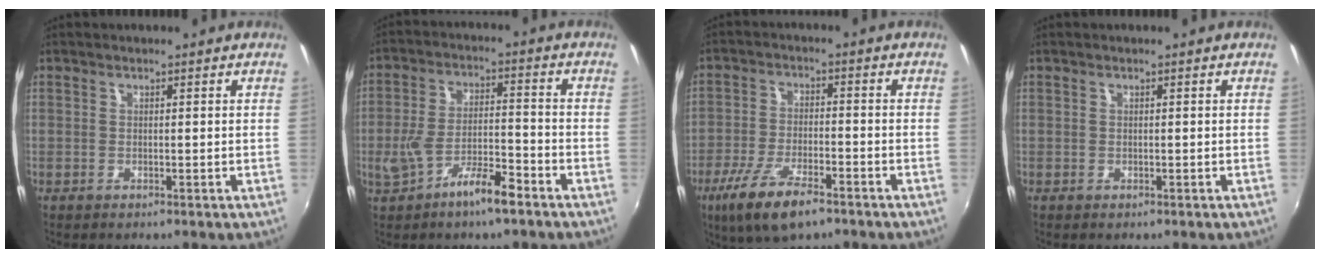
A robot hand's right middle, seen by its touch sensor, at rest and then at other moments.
{"total": 8.7, "force": [-5.3, 2.0, 6.6], "torque": [-0.133, -0.002, -0.087]}
{"total": 11.3, "force": [-7.2, 3.6, 8.0], "torque": [-0.178, -0.029, -0.133]}
{"total": 0.0}